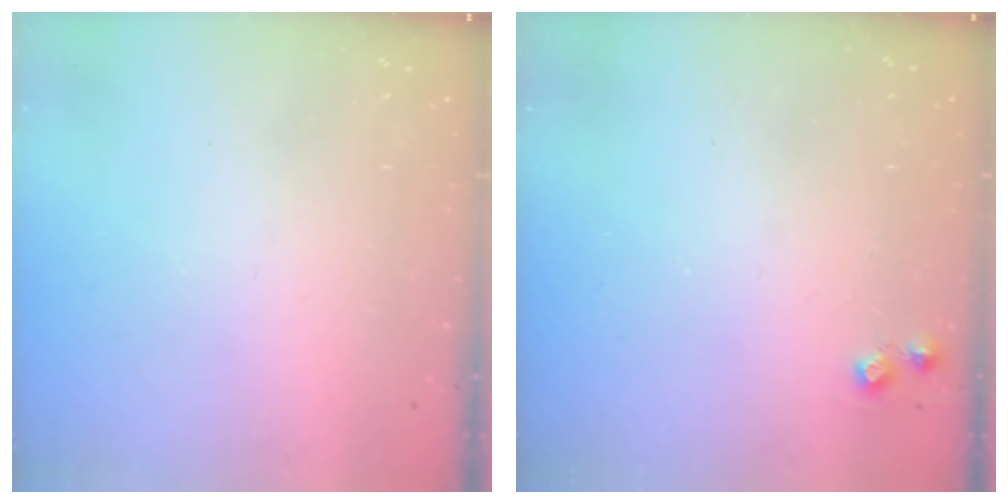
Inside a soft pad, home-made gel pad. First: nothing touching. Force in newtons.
{"total": 5.5, "press": 5.5, "slide": 0.7}